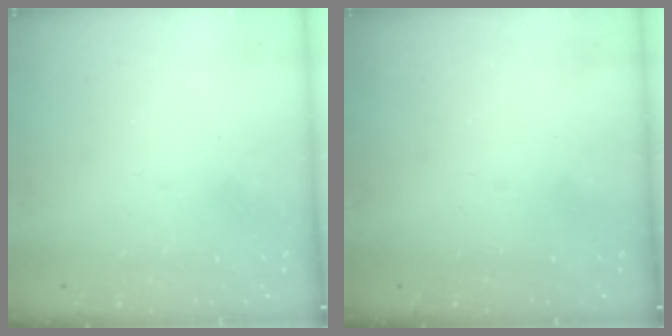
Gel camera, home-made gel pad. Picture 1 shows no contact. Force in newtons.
{"total": 0.0}